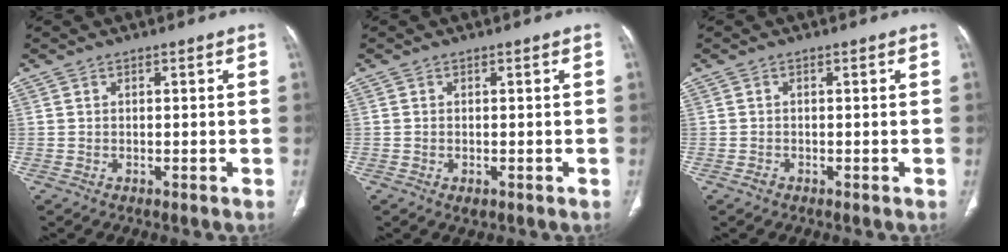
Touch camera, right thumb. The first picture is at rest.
{"total": 1.1, "force": [-0.5, 0.6, 0.7], "torque": [-0.015, -0.001, -0.004]}
{"total": 0.6, "force": [-0.4, 0.4, 0.2], "torque": [-0.004, 0.000, -0.007]}